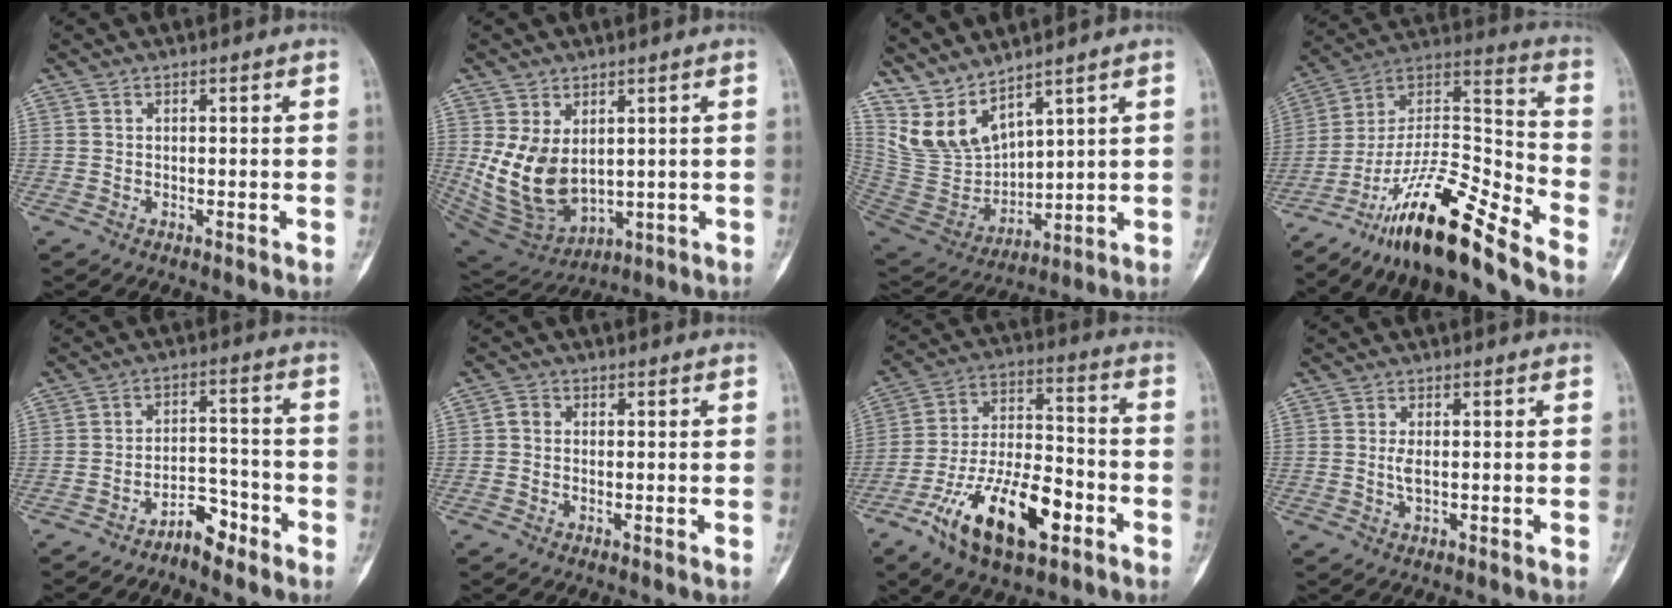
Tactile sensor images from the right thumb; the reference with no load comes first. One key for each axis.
{"total": 12.6, "fx": 1.5, "fy": 8.5, "fz": 9.2, "tx": -0.153, "ty": -0.020, "tz": 0.058}
{"total": 10.7, "fx": 9.5, "fy": 2.6, "fz": 4.4, "tx": -0.082, "ty": -0.063, "tz": 0.218}
{"total": 20.8, "fx": -15.9, "fy": 3.0, "fz": 13.0, "tx": -0.244, "ty": 0.093, "tz": -0.286}
{"total": 5.3, "fx": -4.4, "fy": 1.9, "fz": 2.2, "tx": -0.026, "ty": 0.054, "tz": -0.079}
{"total": 1.7, "fx": -0.3, "fy": 1.4, "fz": 0.9, "tx": -0.011, "ty": 0.004, "tz": -0.012}
{"total": 19.2, "fx": -9.1, "fy": 8.5, "fz": 14.6, "tx": -0.250, "ty": 0.052, "tz": -0.160}
{"total": 1.7, "fx": -0.1, "fy": 0.6, "fz": 1.6, "tx": -0.040, "ty": -0.003, "tz": -0.002}